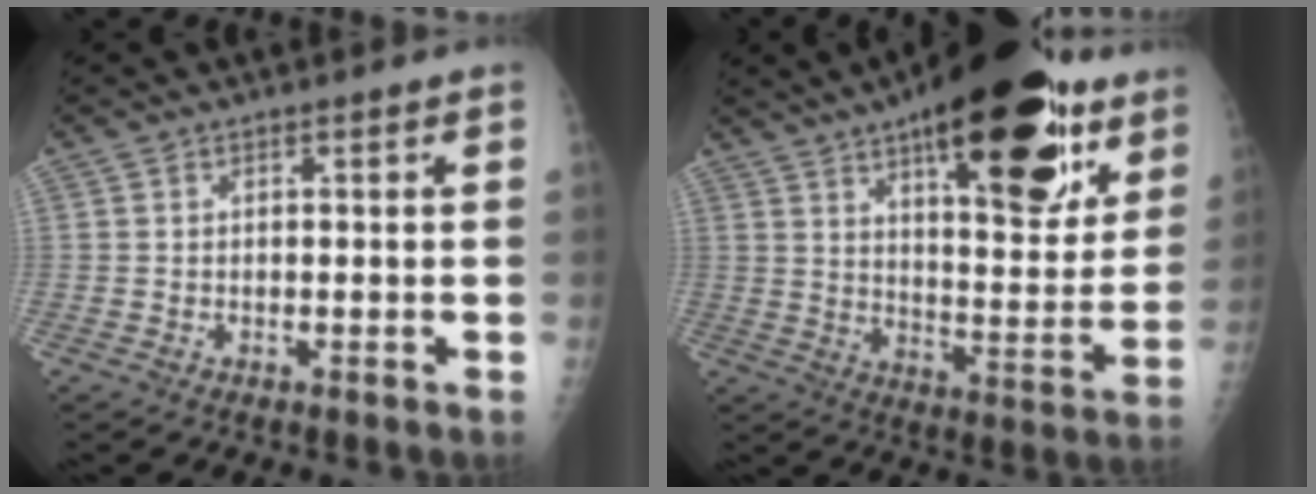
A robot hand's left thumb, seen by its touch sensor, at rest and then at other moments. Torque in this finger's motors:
{"motor_torque": [2.59, 2.31, 1.64, -1.13, 0.47]}